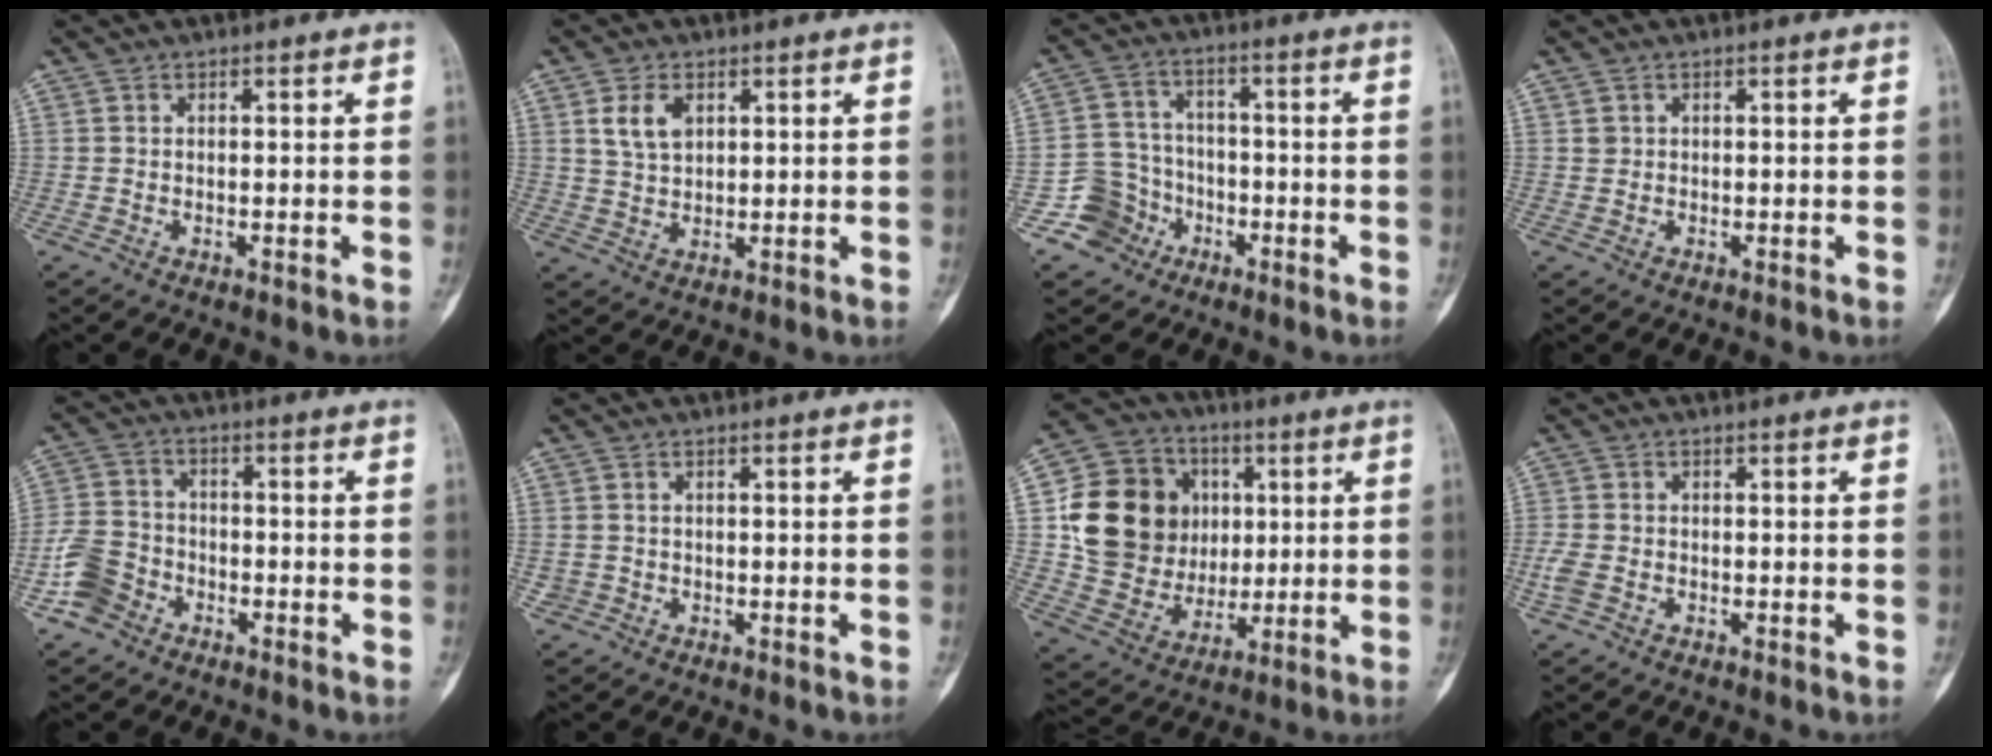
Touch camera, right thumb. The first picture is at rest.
{"total": 5.3, "force": [2.1, 3.4, 3.5], "torque": [-0.055, -0.008, 0.043]}
{"total": 7.7, "force": [-4.2, 6.4, 0.3], "torque": [0.034, 0.039, -0.080]}
{"total": 0.6, "force": [0.0, 0.6, 0.1], "torque": [0.004, 0.003, 0.001]}
{"total": 7.2, "force": [-3.9, 5.4, 2.7], "torque": [-0.044, 0.022, -0.084]}
{"total": 0.9, "force": [-0.3, 0.9, 0.0], "torque": [0.008, 0.005, -0.007]}
{"total": 20.3, "force": [3.2, 17.1, 10.4], "torque": [-0.157, 0.017, 0.076]}
{"total": 3.0, "force": [-1.2, 2.0, 1.9], "torque": [-0.051, 0.001, -0.024]}